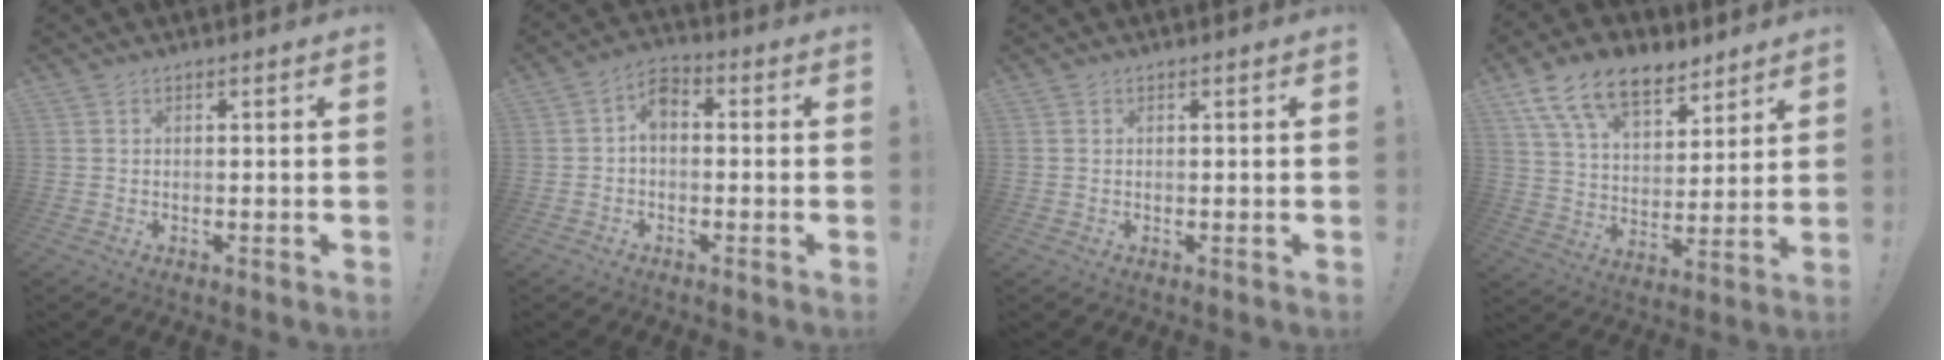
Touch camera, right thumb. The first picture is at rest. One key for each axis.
{"total": 4.8, "fx": -0.5, "fy": 3.3, "fz": 3.4, "tx": -0.066, "ty": 0.009, "tz": -0.009}
{"total": 0.0}
{"total": 16.1, "fx": 10.3, "fy": 8.8, "fz": 8.7, "tx": -0.151, "ty": -0.059, "tz": 0.191}